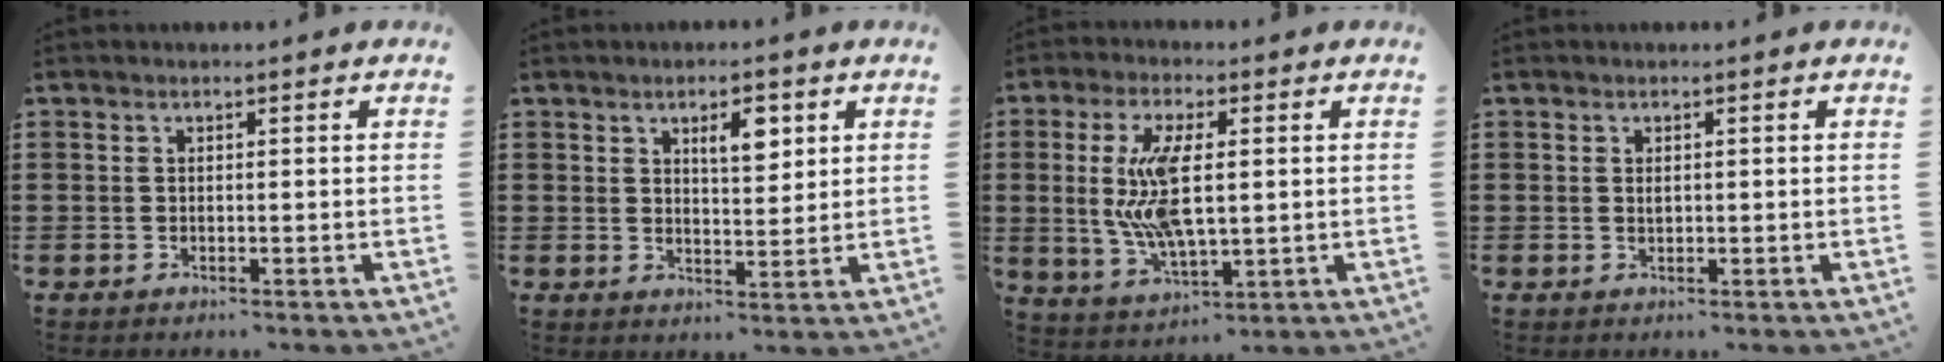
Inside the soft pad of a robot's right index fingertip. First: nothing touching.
{"total": 5.1, "force": [2.4, 2.1, 3.9], "torque": [-0.061, 0.001, 0.034]}
{"total": 10.6, "force": [0.9, 4.3, 9.6], "torque": [-0.215, -0.004, 0.010]}
{"total": 0.8, "force": [0.2, 0.4, 0.6], "torque": [-0.013, 0.001, 0.004]}